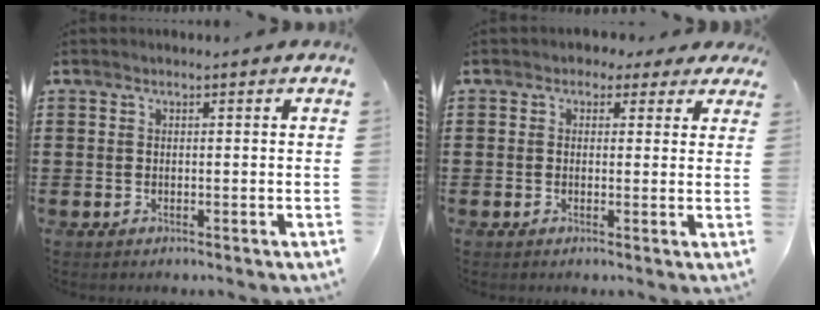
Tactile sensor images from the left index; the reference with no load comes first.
{"total": 1.9, "force": [0.9, 1.6, 0.6], "torque": [-0.019, 0.010, 0.015]}